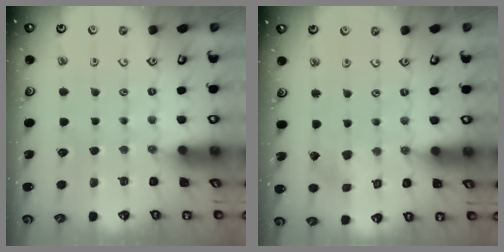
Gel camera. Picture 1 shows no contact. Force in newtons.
{"total": 2.4, "press": 2.4, "slide": 0.2}